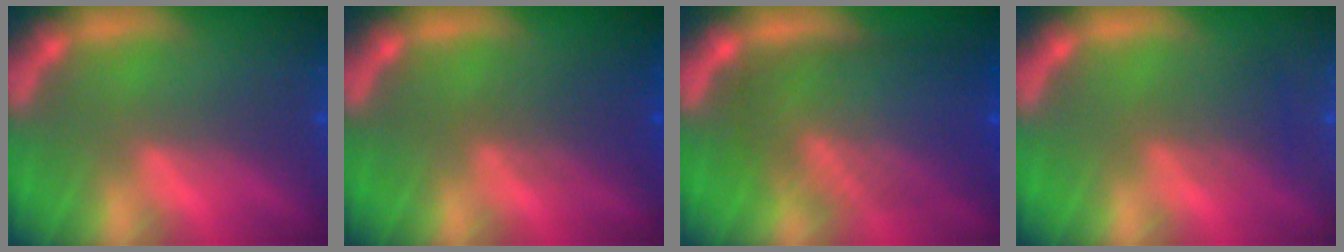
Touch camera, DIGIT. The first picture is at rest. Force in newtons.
{"total": 3.0}
{"total": 10.0}
{"total": 2.5}